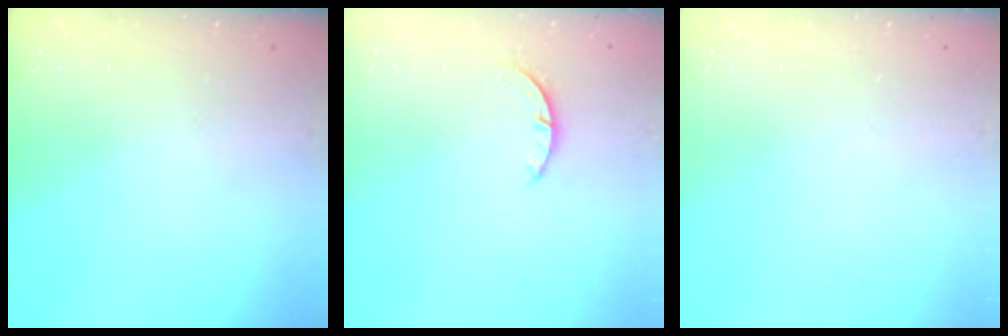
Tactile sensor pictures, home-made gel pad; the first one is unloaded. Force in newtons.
{"total": 2.4, "press": 2.4, "slide": 0.3}
{"total": 0.0}